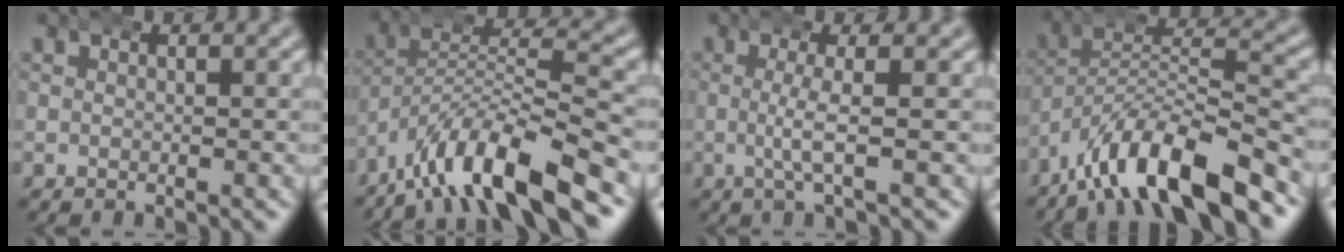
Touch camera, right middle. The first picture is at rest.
{"total": 8.9, "force": [-5.6, 3.5, 5.9], "torque": [-0.098, -0.018, -0.089]}
{"total": 2.5, "force": [0.0, -0.3, 2.4], "torque": [-0.046, 0.001, -0.002]}
{"total": 9.0, "force": [-5.3, 4.0, 6.1], "torque": [-0.104, -0.018, -0.082]}